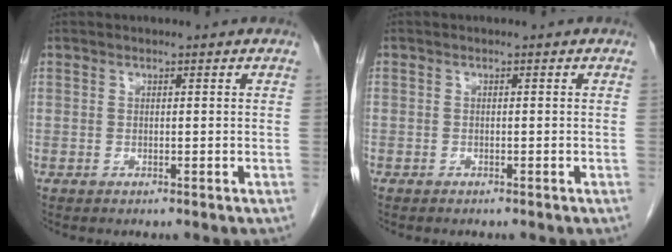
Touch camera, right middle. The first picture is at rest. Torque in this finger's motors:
{"motor_torque": [0.08, -0.29, -0.18, -0.21]}